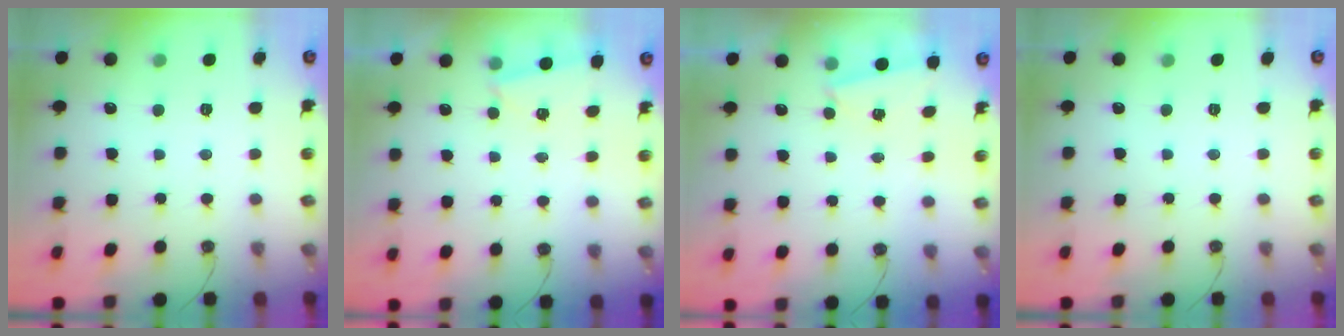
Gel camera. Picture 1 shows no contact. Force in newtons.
{"total": 0.6, "press": 0.0, "slide": 0.6}
{"total": 1.2, "press": 1.1, "slide": 0.5}
{"total": 1.3, "press": 0.5, "slide": 1.2}